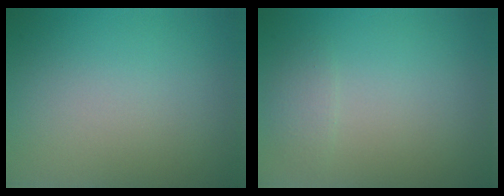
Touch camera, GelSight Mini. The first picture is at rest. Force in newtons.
{"total": 1.1, "press": 1.1, "slide": 0.0}